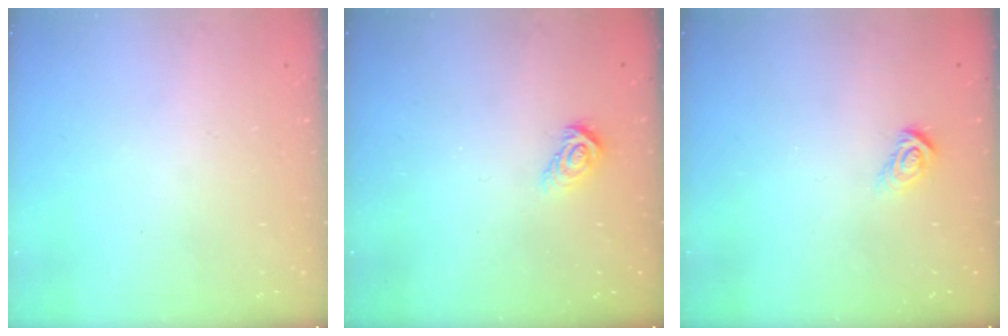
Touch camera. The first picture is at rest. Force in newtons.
{"total": 5.3, "press": 5.3, "slide": 0.3}
{"total": 5.0, "press": 4.9, "slide": 0.3}